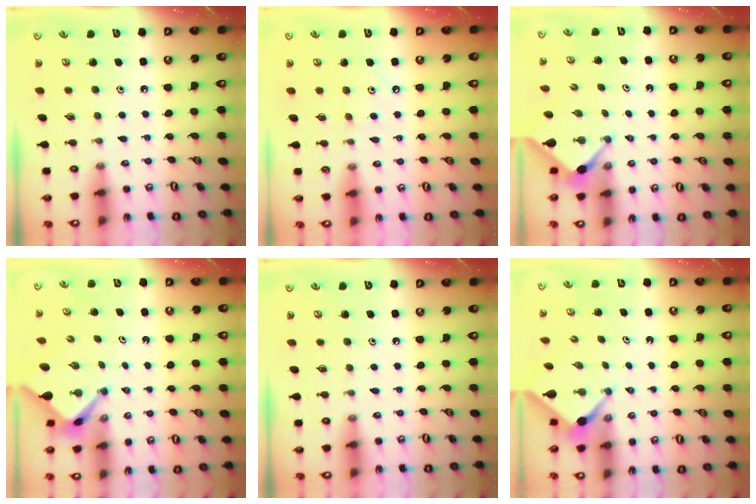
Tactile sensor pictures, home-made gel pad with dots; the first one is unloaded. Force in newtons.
{"total": 3.9, "press": 3.8, "slide": 0.5}
{"total": 3.0, "press": 2.9, "slide": 0.3}
{"total": 2.3, "press": 2.3, "slide": 0.3}
{"total": 0.0}
{"total": 2.5, "press": 2.5, "slide": 0.3}